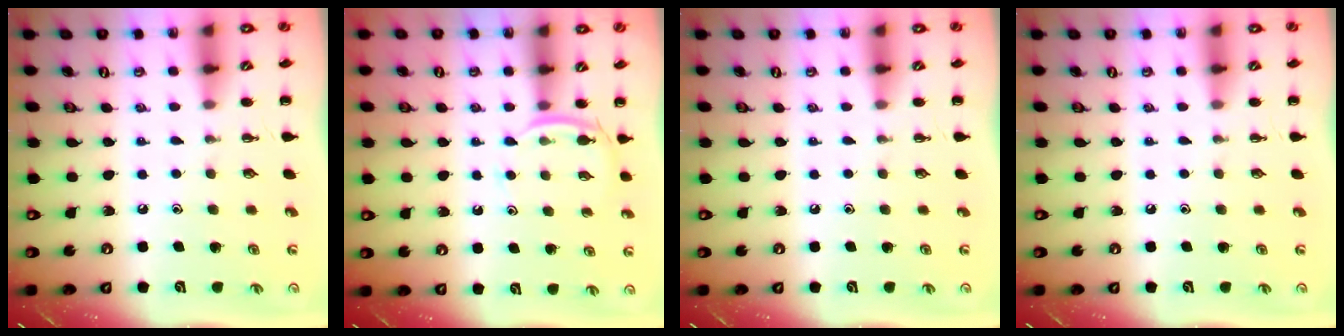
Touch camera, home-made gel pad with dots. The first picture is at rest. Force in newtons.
{"total": 4.7, "press": 4.5, "slide": 1.4}
{"total": 0.0}
{"total": 0.0}